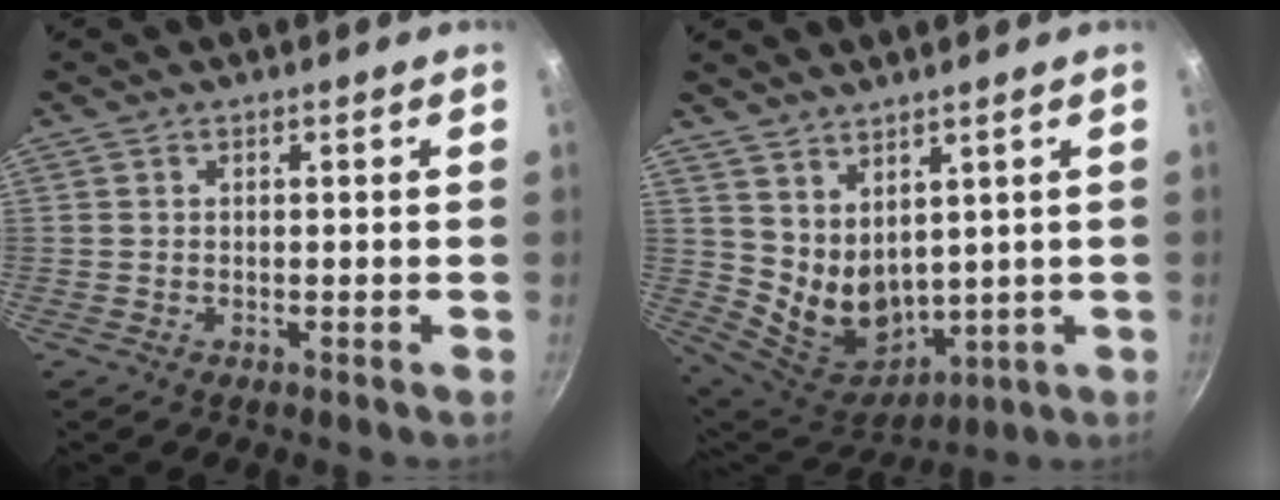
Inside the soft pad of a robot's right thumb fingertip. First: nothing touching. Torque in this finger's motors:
{"motor_torque": [-0.21, 0.86, 0.15, -0.02, 0.06]}